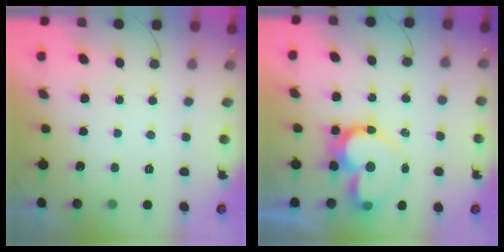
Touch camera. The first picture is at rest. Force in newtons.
{"total": 14.9, "press": 14.8, "slide": 1.3}